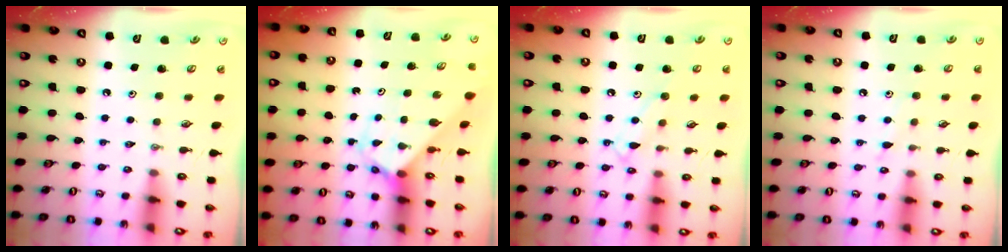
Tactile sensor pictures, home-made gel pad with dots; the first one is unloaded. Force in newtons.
{"total": 2.6, "press": 2.6, "slide": 0.2}
{"total": 9.0, "press": 8.9, "slide": 0.7}
{"total": 5.3, "press": 5.3, "slide": 0.6}